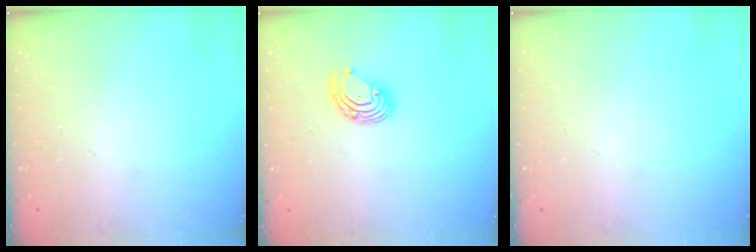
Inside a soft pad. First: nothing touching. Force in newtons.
{"total": 6.5, "press": 6.4, "slide": 0.8}
{"total": 0.0}